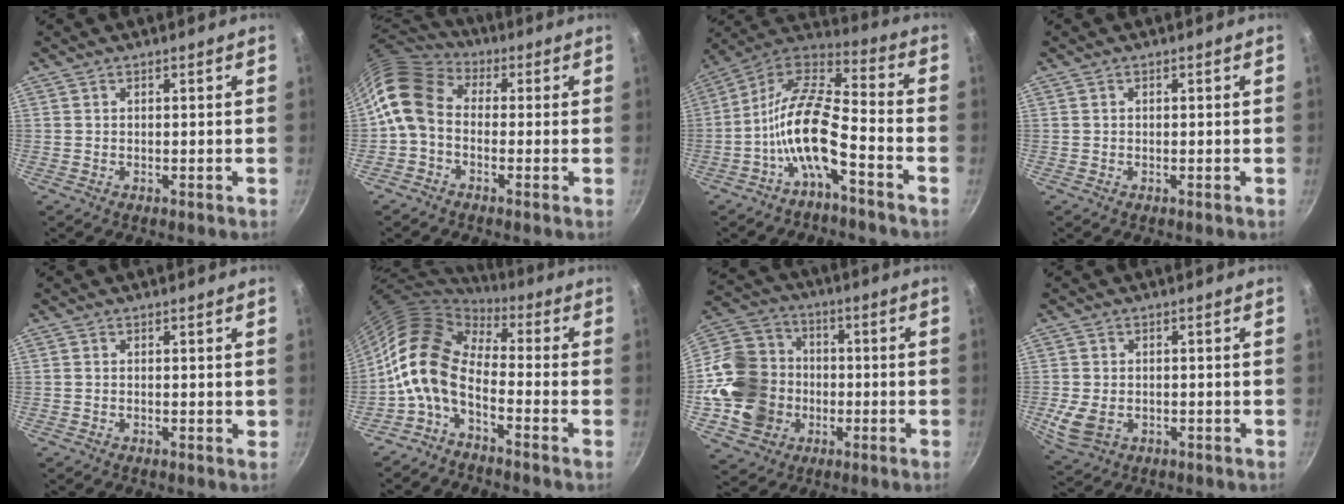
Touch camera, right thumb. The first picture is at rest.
{"total": 10.6, "force": [-0.9, 7.9, 7.0], "torque": [-0.124, 0.031, -0.041]}
{"total": 14.1, "force": [-6.0, 5.0, 11.7], "torque": [-0.227, 0.063, -0.125]}
{"total": 0.0}
{"total": 0.9, "force": [0.1, 0.5, 0.7], "torque": [-0.009, 0.000, -0.002]}
{"total": 12.2, "force": [-3.4, 7.0, 9.4], "torque": [-0.167, 0.041, -0.087]}
{"total": 18.6, "force": [-3.3, 16.3, 8.4], "torque": [-0.145, 0.040, -0.053]}
{"total": 6.1, "force": [-1.2, 4.5, 4.0], "torque": [-0.083, -0.004, -0.016]}